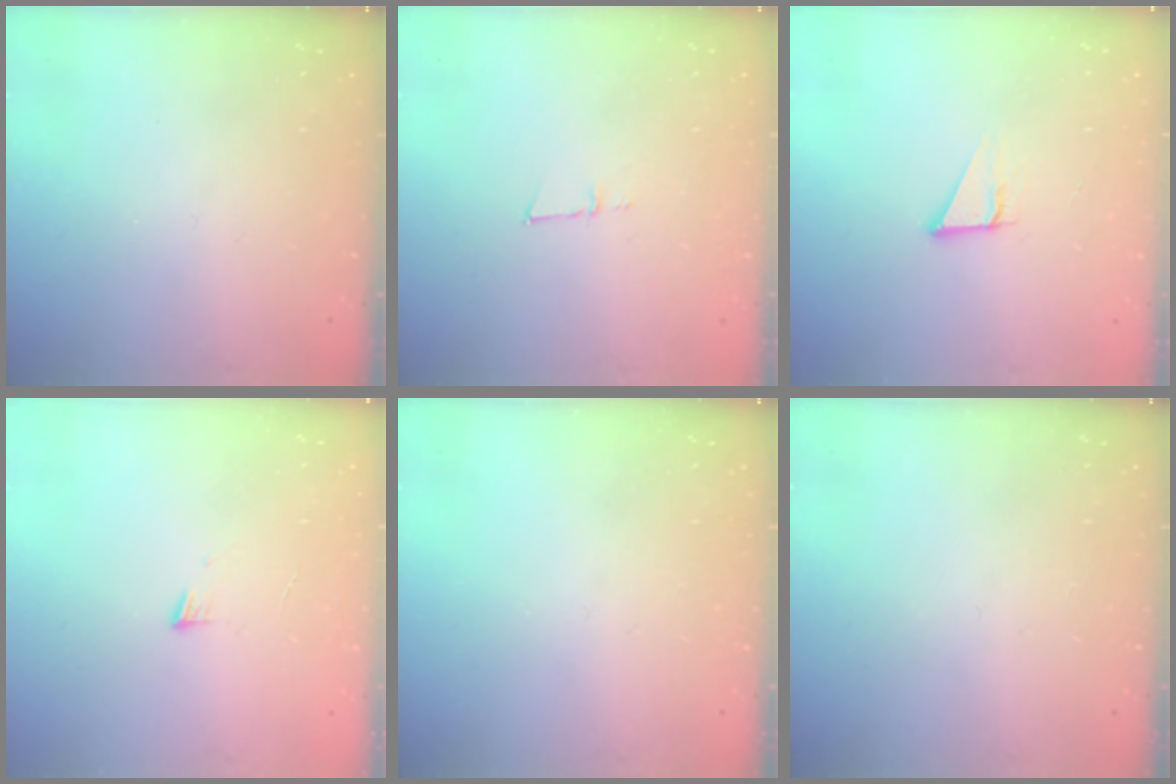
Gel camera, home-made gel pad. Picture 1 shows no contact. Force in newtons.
{"total": 4.2, "press": 4.0, "slide": 1.1}
{"total": 2.9, "press": 2.9, "slide": 0.2}
{"total": 3.5, "press": 3.4, "slide": 0.4}
{"total": 0.0}
{"total": 0.0}